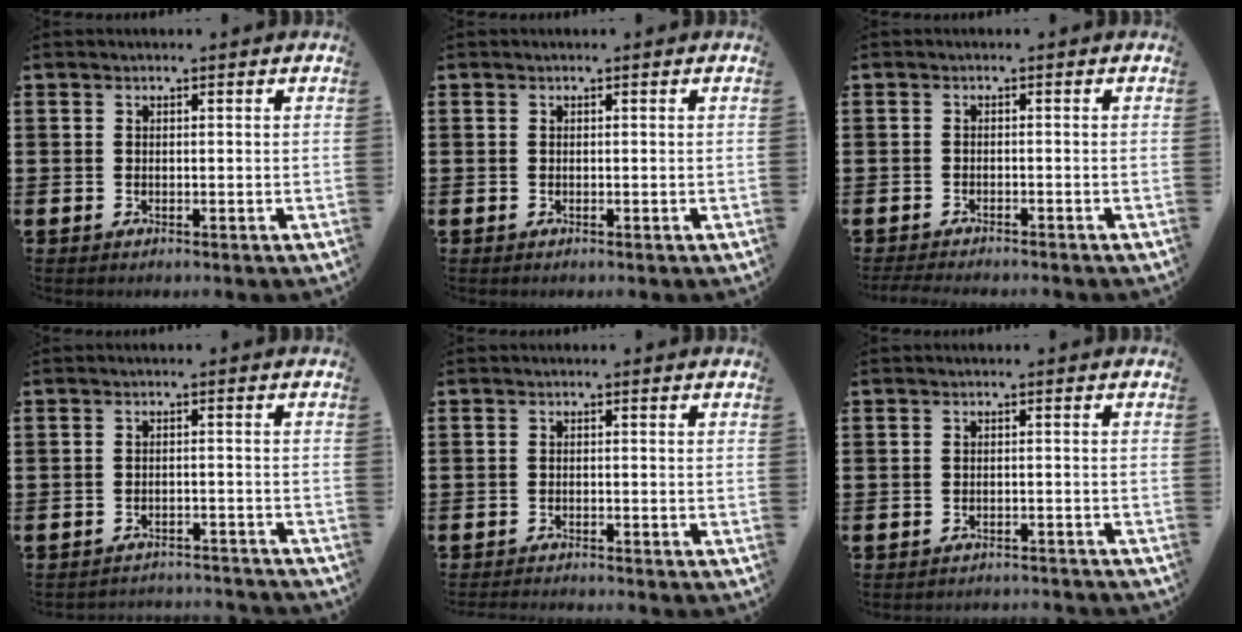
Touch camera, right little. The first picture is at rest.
{"total": 0.0}
{"total": 1.2, "force": [-1.2, 0.0, 0.2], "torque": [-0.005, 0.001, -0.024]}
{"total": 2.0, "force": [-2.0, -0.1, -0.2], "torque": [-0.003, 0.004, -0.045]}
{"total": 1.0, "force": [-1.0, -0.1, 0.0], "torque": [-0.002, 0.000, -0.021]}
{"total": 1.3, "force": [-1.3, -0.1, -0.1], "torque": [-0.002, 0.003, -0.027]}